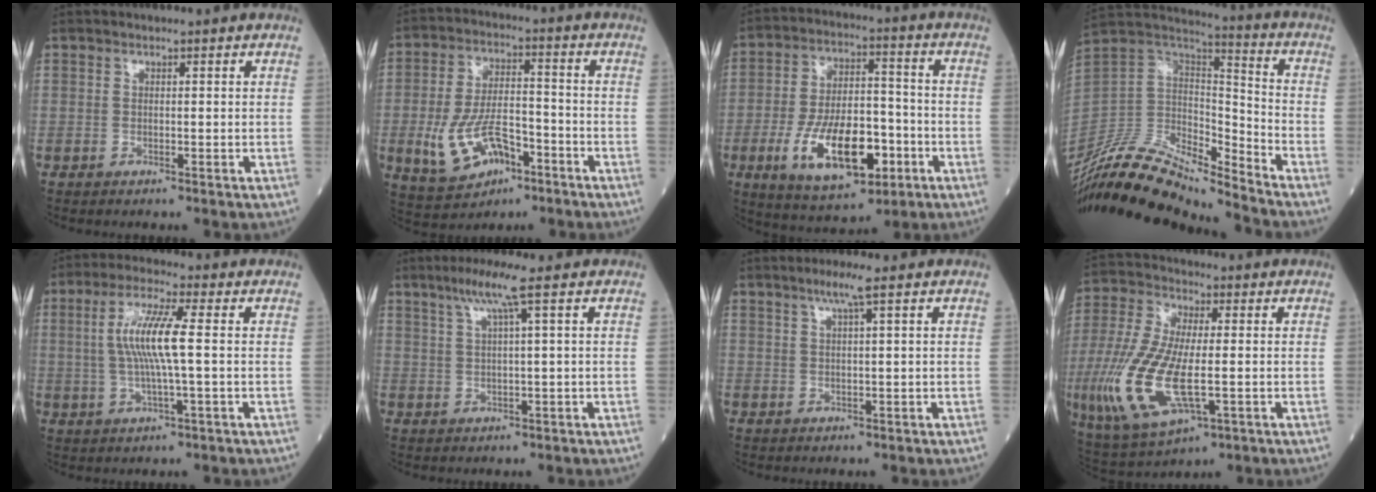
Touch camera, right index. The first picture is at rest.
{"total": 11.3, "force": [-4.6, 5.6, 8.6], "torque": [-0.182, 0.005, -0.073]}
{"total": 15.1, "force": [-5.4, 6.3, 12.7], "torque": [-0.235, -0.001, -0.085]}
{"total": 20.3, "force": [-18.8, 2.2, 7.4], "torque": [-0.157, 0.023, -0.344]}
{"total": 8.5, "force": [0.8, 0.4, 8.4], "torque": [-0.174, 0.005, 0.013]}
{"total": 4.9, "force": [2.7, -1.0, 4.0], "torque": [-0.087, 0.008, 0.055]}
{"total": 2.9, "force": [1.7, -0.6, 2.3], "torque": [-0.053, 0.001, 0.035]}
{"total": 15.7, "force": [-3.3, 5.4, 14.3], "torque": [-0.322, -0.019, -0.055]}